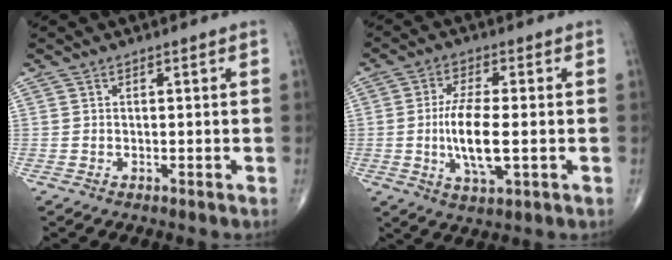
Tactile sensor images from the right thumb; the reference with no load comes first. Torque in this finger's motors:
{"motor_torque": [2.65, 2.24, 0.98, -0.05, 0.36]}